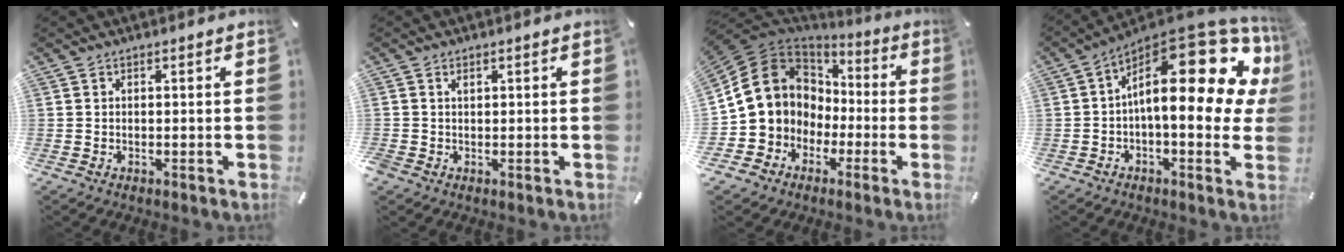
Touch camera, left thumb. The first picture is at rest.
{"total": 1.2, "force": [0.2, 1.1, 0.4], "torque": [-0.010, 0.005, 0.001]}
{"total": 11.1, "force": [1.2, 10.9, 1.9], "torque": [-0.058, -0.020, 0.033]}
{"total": 23.9, "force": [6.5, 9.8, 20.8], "torque": [-0.321, -0.065, 0.108]}